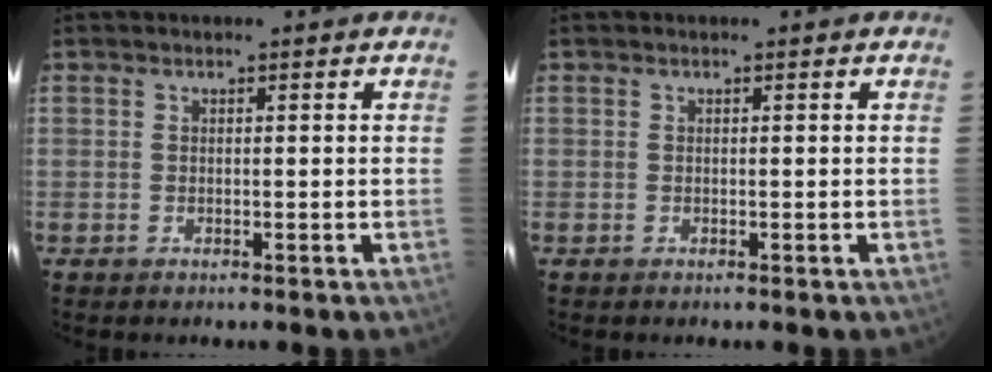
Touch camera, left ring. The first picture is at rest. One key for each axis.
{"total": 0.0}